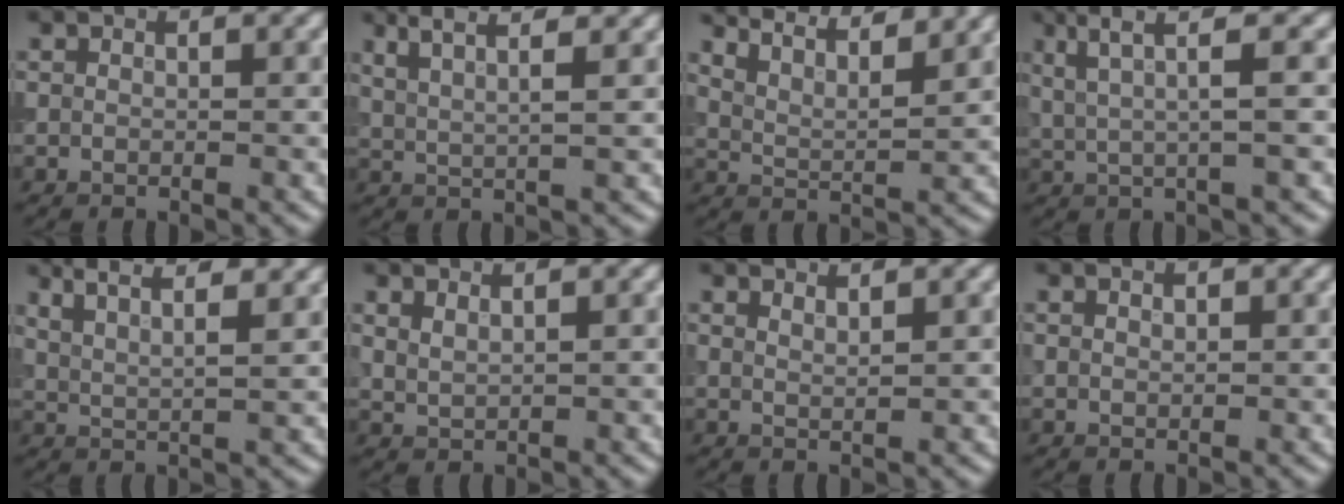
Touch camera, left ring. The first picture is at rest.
{"total": 5.0, "force": [3.4, 1.4, 3.3], "torque": [-0.037, 0.022, 0.031]}
{"total": 8.8, "force": [7.4, 2.3, 4.2], "torque": [-0.057, 0.024, 0.080]}
{"total": 4.5, "force": [1.8, 0.7, 4.1], "torque": [-0.074, 0.006, 0.035]}
{"total": 6.9, "force": [4.9, 2.3, 4.3], "torque": [-0.041, 0.032, 0.045]}
{"total": 1.3, "force": [1.0, 0.4, 0.6], "torque": [-0.017, -0.003, 0.025]}
{"total": 1.6, "force": [1.3, 0.4, 0.8], "torque": [-0.002, 0.004, 0.010]}
{"total": 0.6, "force": [0.3, 0.4, 0.4], "torque": [-0.007, 0.001, 0.005]}